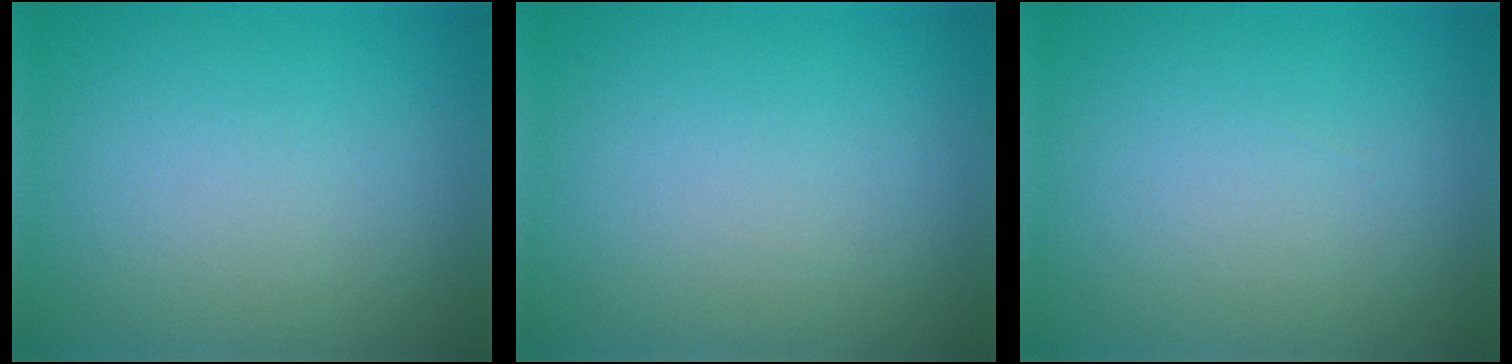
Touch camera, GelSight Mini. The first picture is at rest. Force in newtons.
{"total": 0.0}
{"total": 0.0}